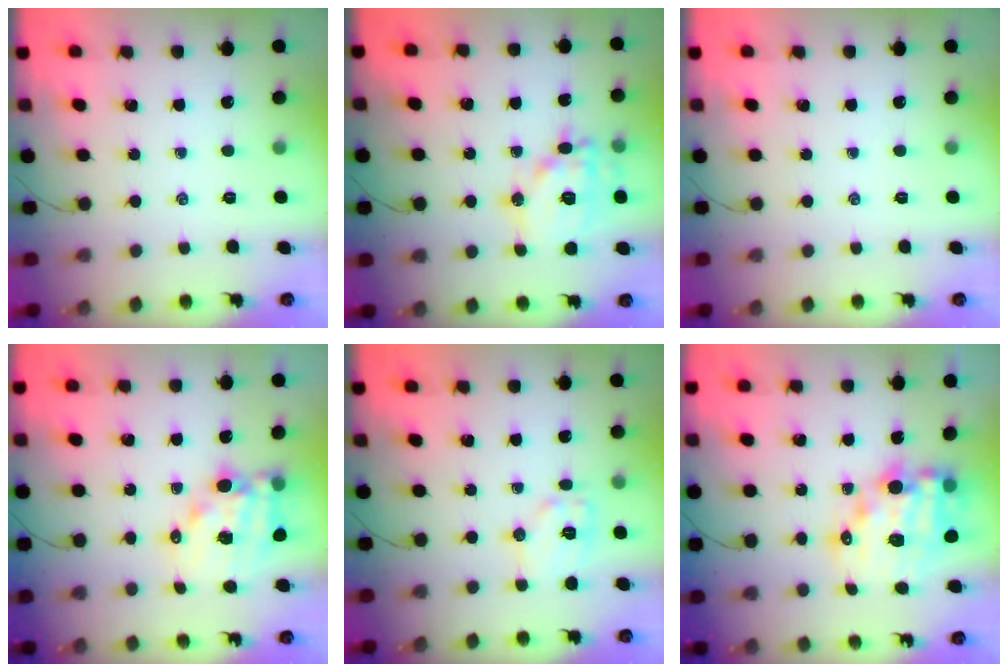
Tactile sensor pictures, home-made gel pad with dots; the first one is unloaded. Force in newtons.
{"total": 15.4, "press": 15.3, "slide": 1.7}
{"total": 0.0}
{"total": 12.3, "press": 11.8, "slide": 3.4}
{"total": 8.9, "press": 8.9, "slide": 0.1}
{"total": 16.1, "press": 15.8, "slide": 3.4}